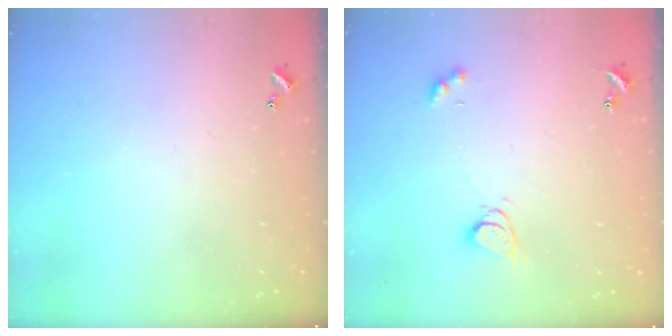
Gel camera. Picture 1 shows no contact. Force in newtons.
{"total": 5.1, "press": 5.0, "slide": 0.4}